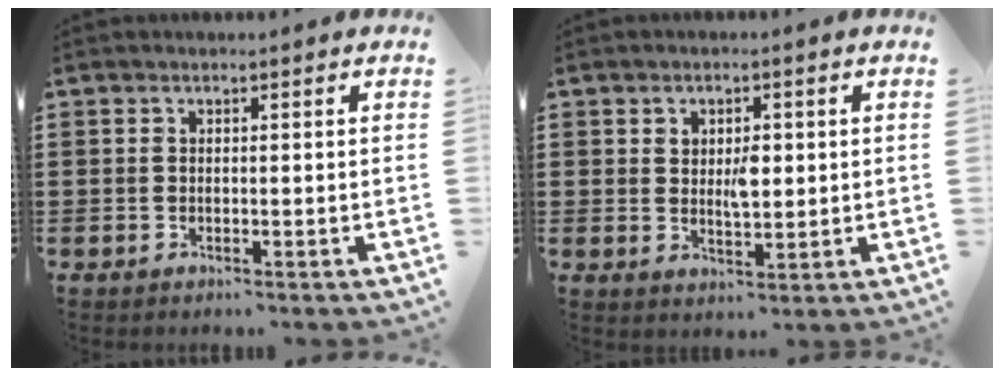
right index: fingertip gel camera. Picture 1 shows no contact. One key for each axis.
{"total": 3.5, "fx": 0.7, "fy": 1.8, "fz": 3.0, "tx": -0.054, "ty": 0.003, "tz": 0.010}